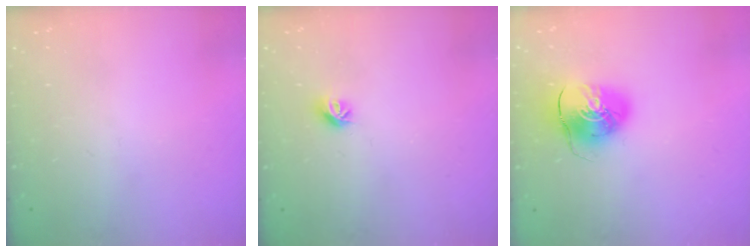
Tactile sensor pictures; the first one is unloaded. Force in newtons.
{"total": 6.5, "press": 6.5, "slide": 0.7}
{"total": 9.4, "press": 9.3, "slide": 1.3}